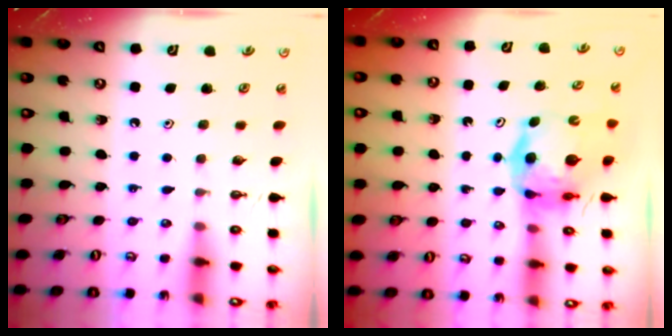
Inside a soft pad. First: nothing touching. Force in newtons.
{"total": 8.6, "press": 8.5, "slide": 0.9}